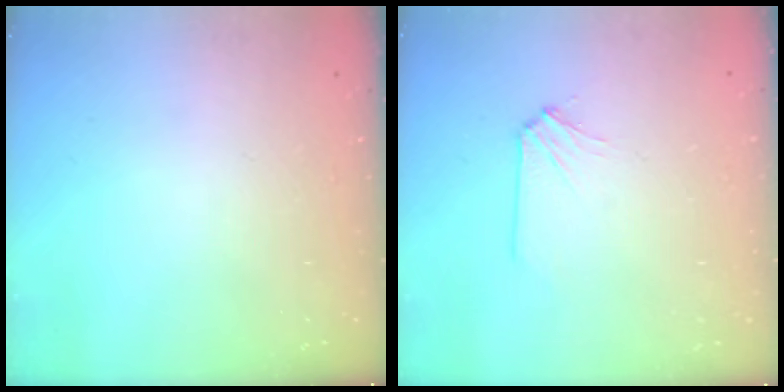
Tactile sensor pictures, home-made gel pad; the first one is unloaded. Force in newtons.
{"total": 2.1, "press": 2.1, "slide": 0.4}